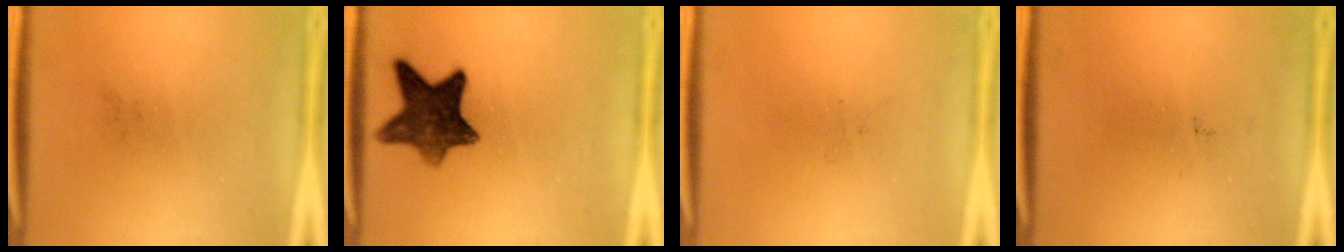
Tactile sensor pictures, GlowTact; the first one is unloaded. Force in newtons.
{"total": 10.2}
{"total": 0.0}
{"total": 0.0}